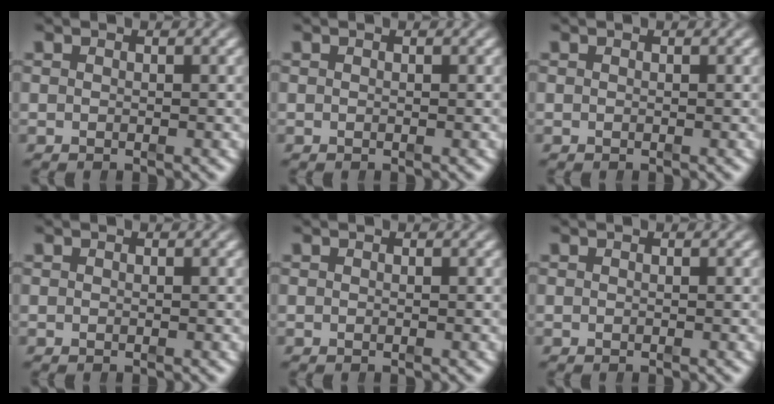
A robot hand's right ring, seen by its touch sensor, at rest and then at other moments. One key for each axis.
{"total": 0.0}
{"total": 0.0}
{"total": 0.0}
{"total": 0.0}
{"total": 0.0}